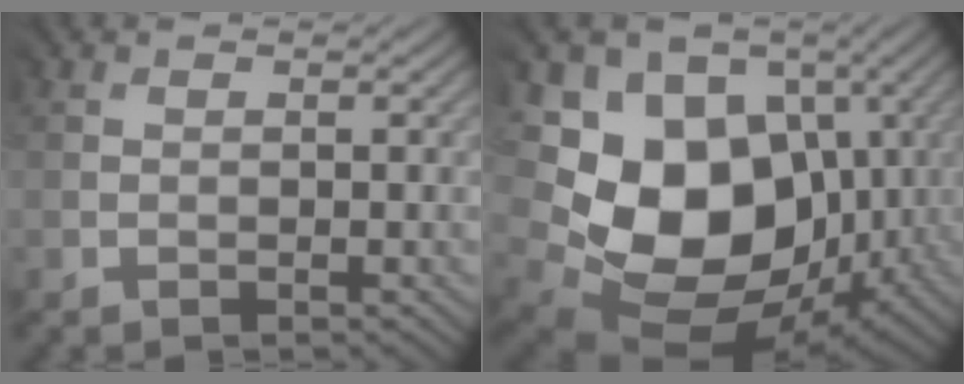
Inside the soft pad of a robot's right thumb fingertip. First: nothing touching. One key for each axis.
{"total": 15.2, "fx": 0.1, "fy": 12.4, "fz": 8.8, "tx": -0.182, "ty": -0.042, "tz": 0.022}